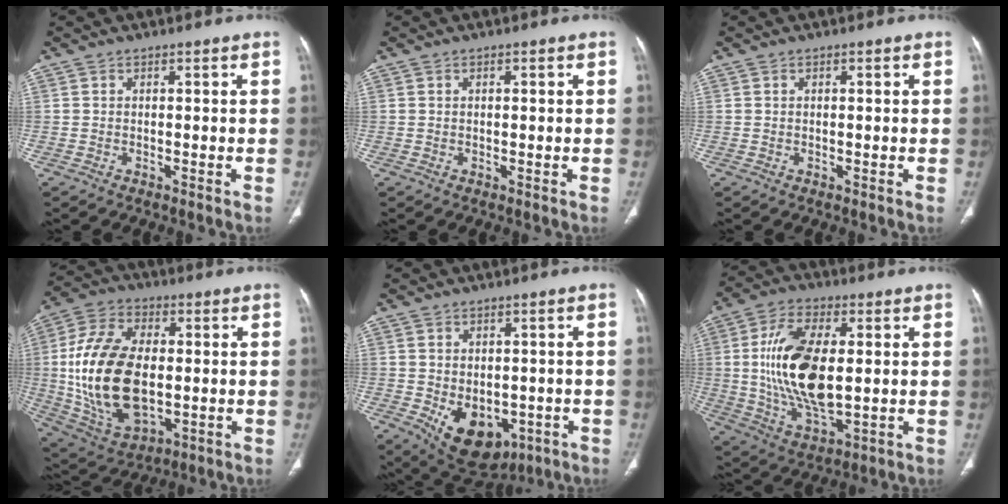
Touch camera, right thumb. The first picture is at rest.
{"total": 1.0, "force": [0.3, 0.3, 0.9], "torque": [-0.019, 0.006, 0.006]}
{"total": 0.8, "force": [0.2, 0.2, 0.7], "torque": [-0.017, 0.005, 0.006]}
{"total": 21.7, "force": [-0.4, 12.6, 17.7], "torque": [-0.349, -0.002, 0.008]}
{"total": 12.1, "force": [-4.0, 8.2, 8.0], "torque": [-0.092, -0.002, -0.035]}
{"total": 18.0, "force": [1.3, 8.8, 15.7], "torque": [-0.298, -0.012, 0.031]}